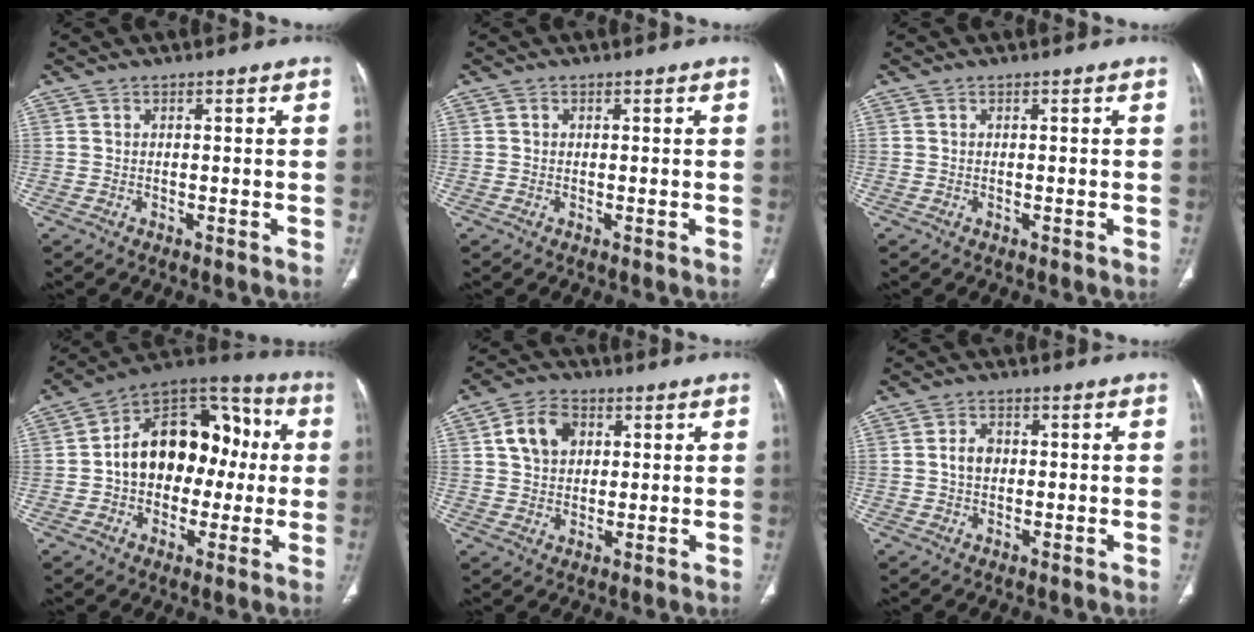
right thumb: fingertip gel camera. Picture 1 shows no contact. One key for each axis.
{"total": 0.5, "fx": 0.1, "fy": 0.5, "fz": 0.1, "tx": 0.000, "ty": 0.002, "tz": 0.001}
{"total": 0.0}
{"total": 20.0, "fx": 0.5, "fy": 13.8, "fz": 14.4, "tx": -0.176, "ty": 0.051, "tz": 0.002}
{"total": 8.1, "fx": 2.4, "fy": 6.1, "fz": 4.8, "tx": -0.067, "ty": 0.002, "tz": 0.039}
{"total": 3.2, "fx": 0.1, "fy": 2.4, "fz": 2.2, "tx": -0.036, "ty": 0.009, "tz": -0.001}